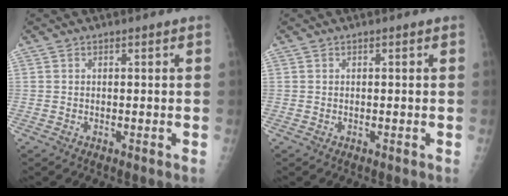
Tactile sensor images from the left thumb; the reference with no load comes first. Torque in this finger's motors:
{"motor_torque": [0.00, 0.00, -0.02, -0.01, 0.00]}